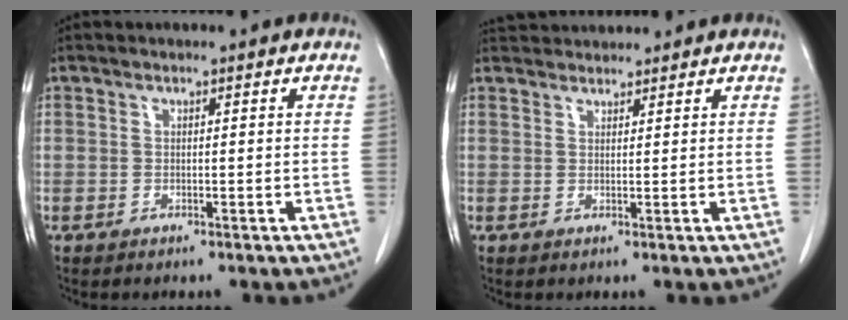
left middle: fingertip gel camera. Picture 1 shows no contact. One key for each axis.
{"total": 3.7, "fx": 3.7, "fy": 0.5, "fz": 0.2, "tx": -0.007, "ty": 0.029, "tz": 0.066}